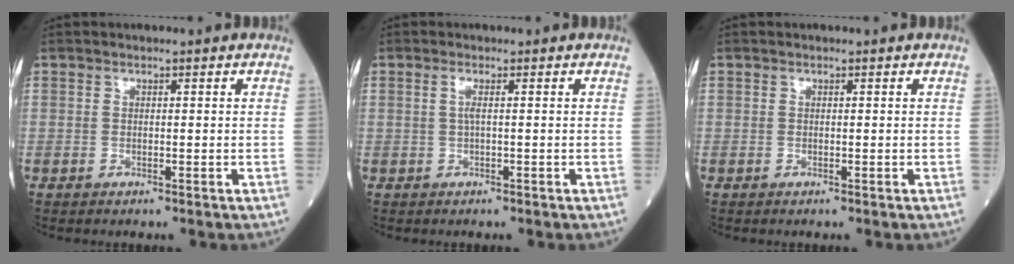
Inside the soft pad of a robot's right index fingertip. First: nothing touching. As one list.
[{"total": 1.1, "force": [0.0, -0.2, 1.0], "torque": [-0.026, 0.000, -0.002]}, {"total": 0.0}]